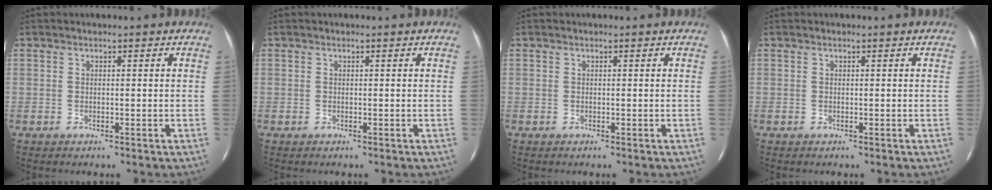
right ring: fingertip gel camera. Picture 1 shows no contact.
{"total": 0.0}
{"total": 0.0}
{"total": 0.0}